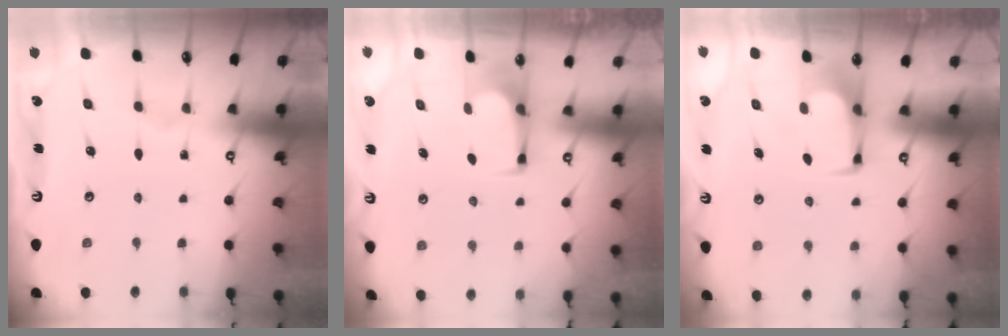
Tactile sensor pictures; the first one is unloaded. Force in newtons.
{"total": 2.7, "press": 2.7, "slide": 0.4}
{"total": 1.9, "press": 1.8, "slide": 0.6}